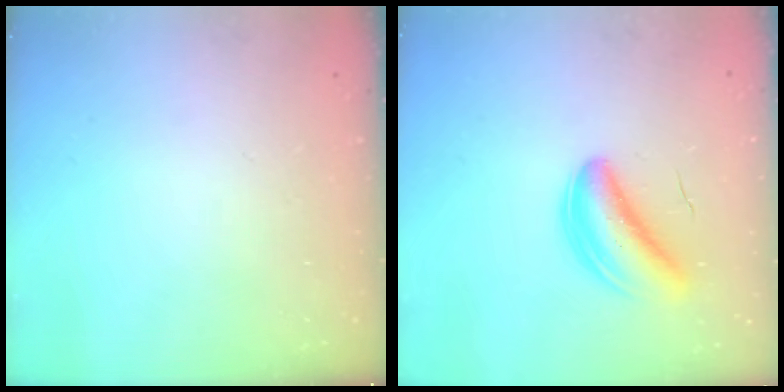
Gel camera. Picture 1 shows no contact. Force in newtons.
{"total": 6.2, "press": 5.9, "slide": 1.9}